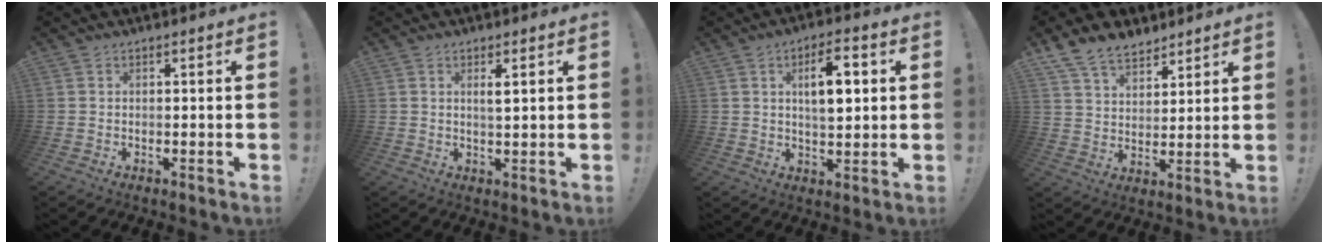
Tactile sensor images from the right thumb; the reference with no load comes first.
{"total": 2.5, "force": [1.0, 0.2, 2.2], "torque": [-0.032, -0.009, 0.013]}
{"total": 9.8, "force": [2.6, 4.4, 8.4], "torque": [-0.116, -0.002, 0.038]}
{"total": 10.0, "force": [7.8, 5.4, 3.3], "torque": [-0.067, -0.044, 0.155]}